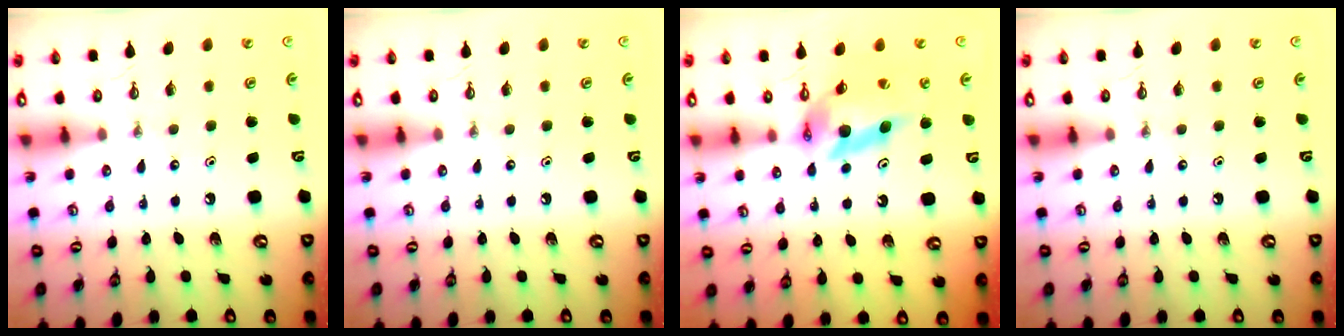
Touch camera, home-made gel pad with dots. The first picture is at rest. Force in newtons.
{"total": 0.0}
{"total": 13.1, "press": 13.1, "slide": 1.2}
{"total": 0.0}